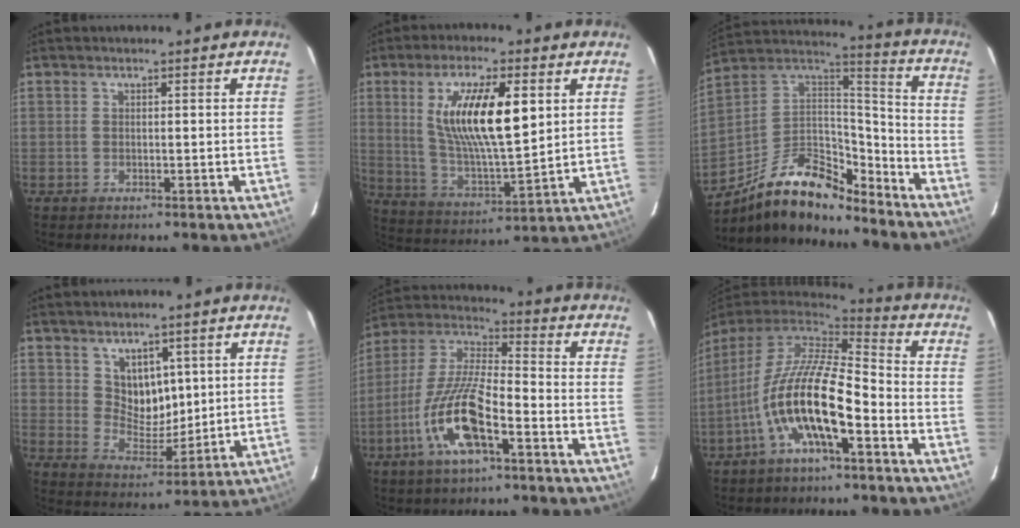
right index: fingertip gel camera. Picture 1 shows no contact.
{"total": 16.0, "force": [4.6, 4.8, 14.6], "torque": [-0.269, -0.001, 0.092]}
{"total": 18.9, "force": [-14.0, 7.2, 10.4], "torque": [-0.210, 0.018, -0.248]}
{"total": 7.3, "force": [3.4, 5.6, 3.3], "torque": [-0.049, -0.001, 0.072]}
{"total": 14.6, "force": [-6.9, 3.7, 12.3], "torque": [-0.257, -0.009, -0.137]}
{"total": 16.0, "force": [-6.4, 4.5, 14.0], "torque": [-0.265, -0.012, -0.127]}